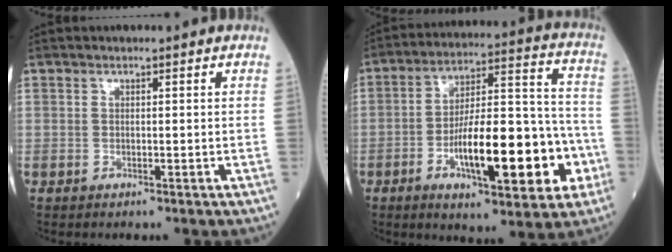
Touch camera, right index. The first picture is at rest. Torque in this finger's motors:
{"motor_torque": [2.14, 0.00, 1.05, 0.21]}